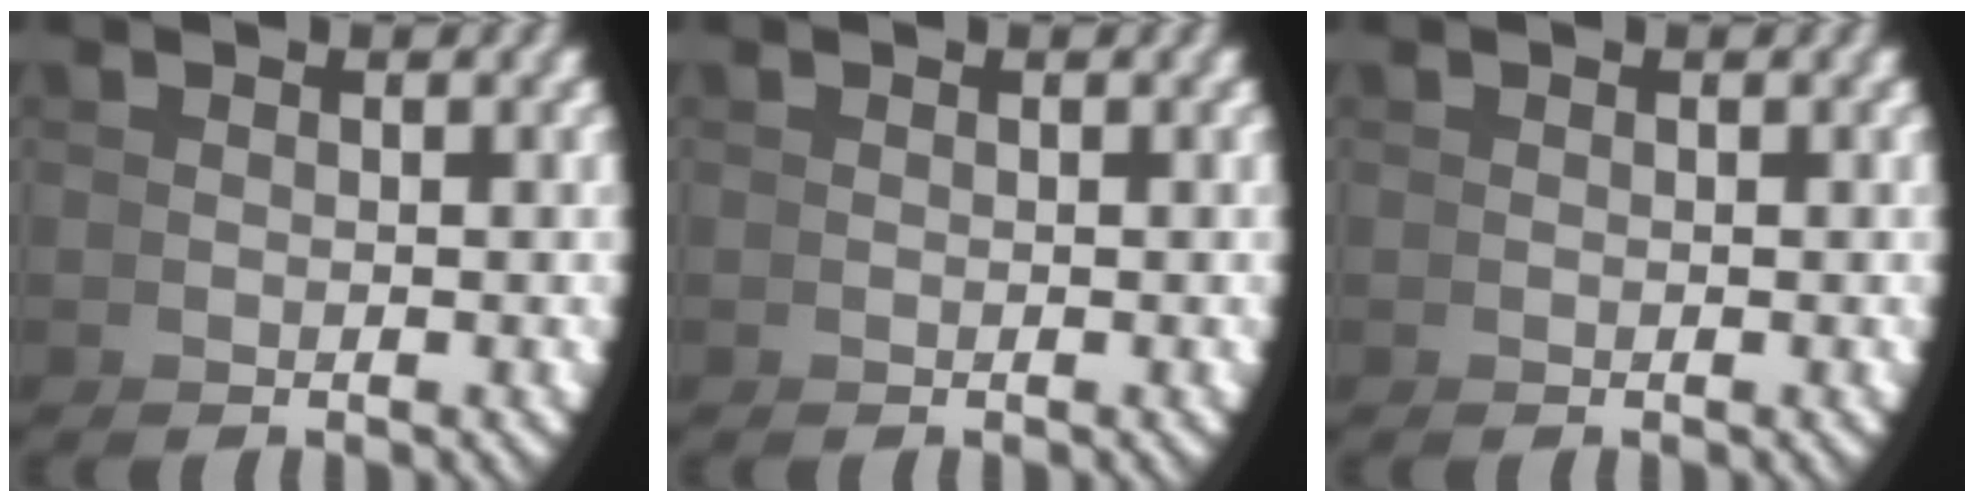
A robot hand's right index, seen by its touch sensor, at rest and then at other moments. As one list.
[{"total": 0.0}, {"total": 0.0}]